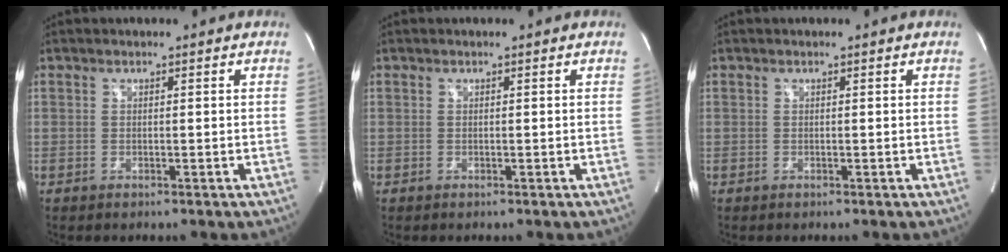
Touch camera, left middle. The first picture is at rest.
{"total": 0.0}
{"total": 0.0}